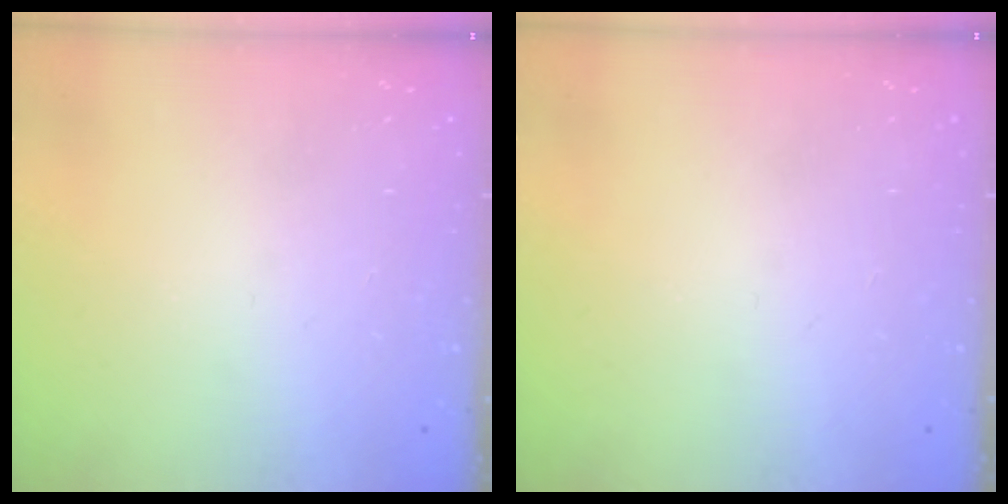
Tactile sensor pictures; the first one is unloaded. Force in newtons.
{"total": 0.0}